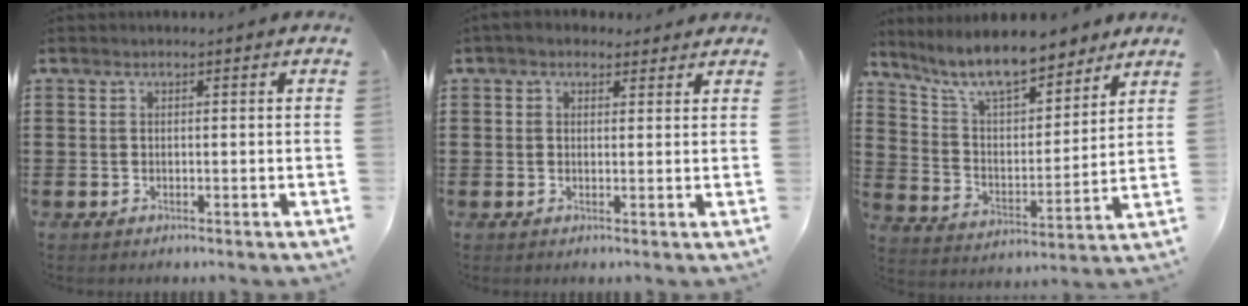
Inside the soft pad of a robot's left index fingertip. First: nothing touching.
{"total": 2.1, "force": [1.6, 1.2, 0.6], "torque": [-0.018, 0.006, 0.030]}
{"total": 10.8, "force": [9.3, 2.1, 4.9], "torque": [-0.130, -0.043, 0.168]}